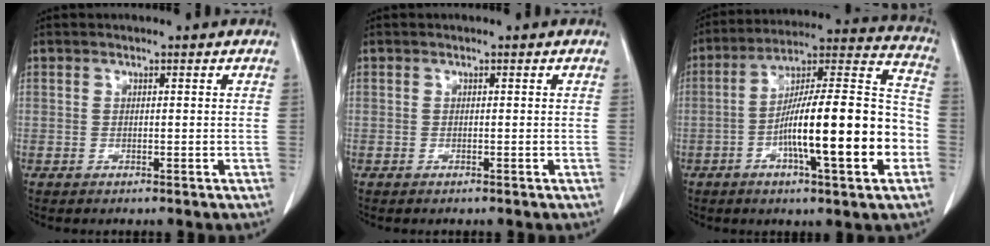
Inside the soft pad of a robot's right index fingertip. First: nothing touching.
{"total": 0.0}
{"total": 20.0, "force": [-5.3, 2.2, 19.2], "torque": [-0.288, 0.015, -0.080]}